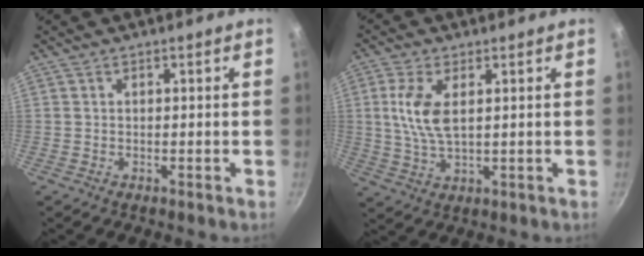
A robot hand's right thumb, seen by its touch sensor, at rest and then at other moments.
{"total": 7.9, "force": [1.6, 3.8, 6.8], "torque": [-0.139, -0.001, 0.034]}